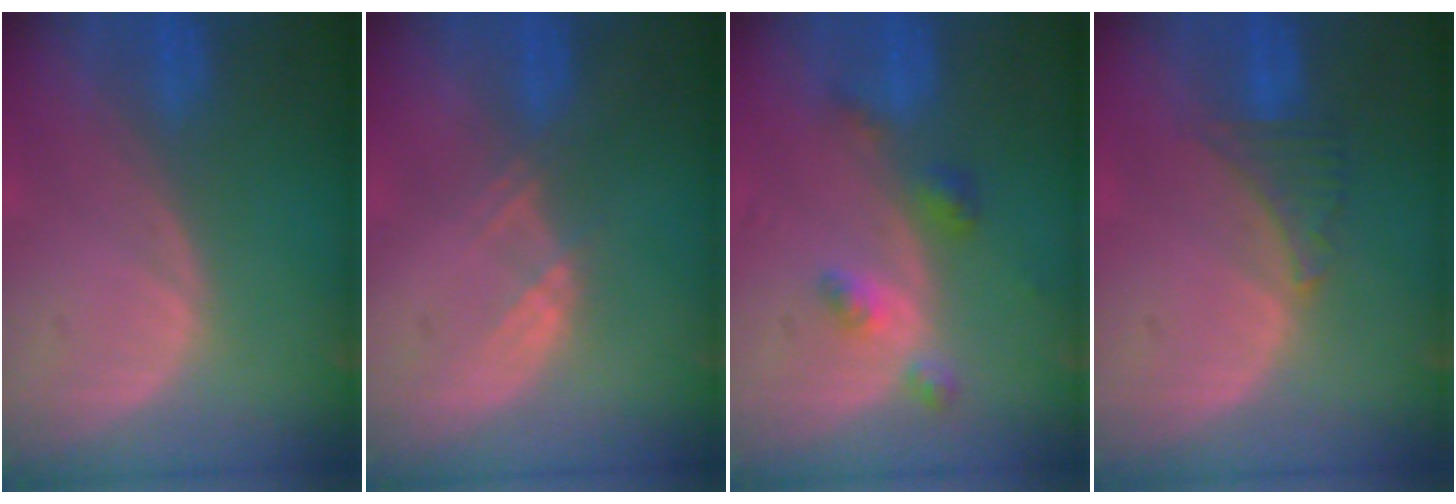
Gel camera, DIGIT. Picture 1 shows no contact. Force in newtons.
{"total": 1.9, "press": 1.8, "slide": 0.8}
{"total": 4.3, "press": 4.0, "slide": 1.7}
{"total": 2.9, "press": 2.9, "slide": 0.6}